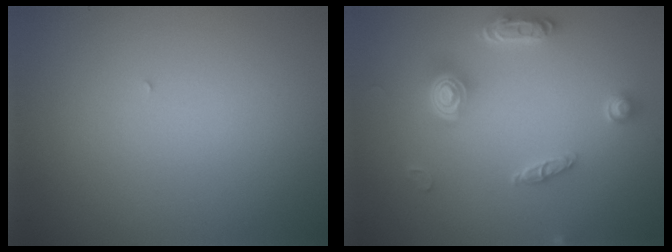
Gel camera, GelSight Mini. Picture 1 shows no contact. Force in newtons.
{"total": 4.5, "press": 3.6, "slide": 2.7}